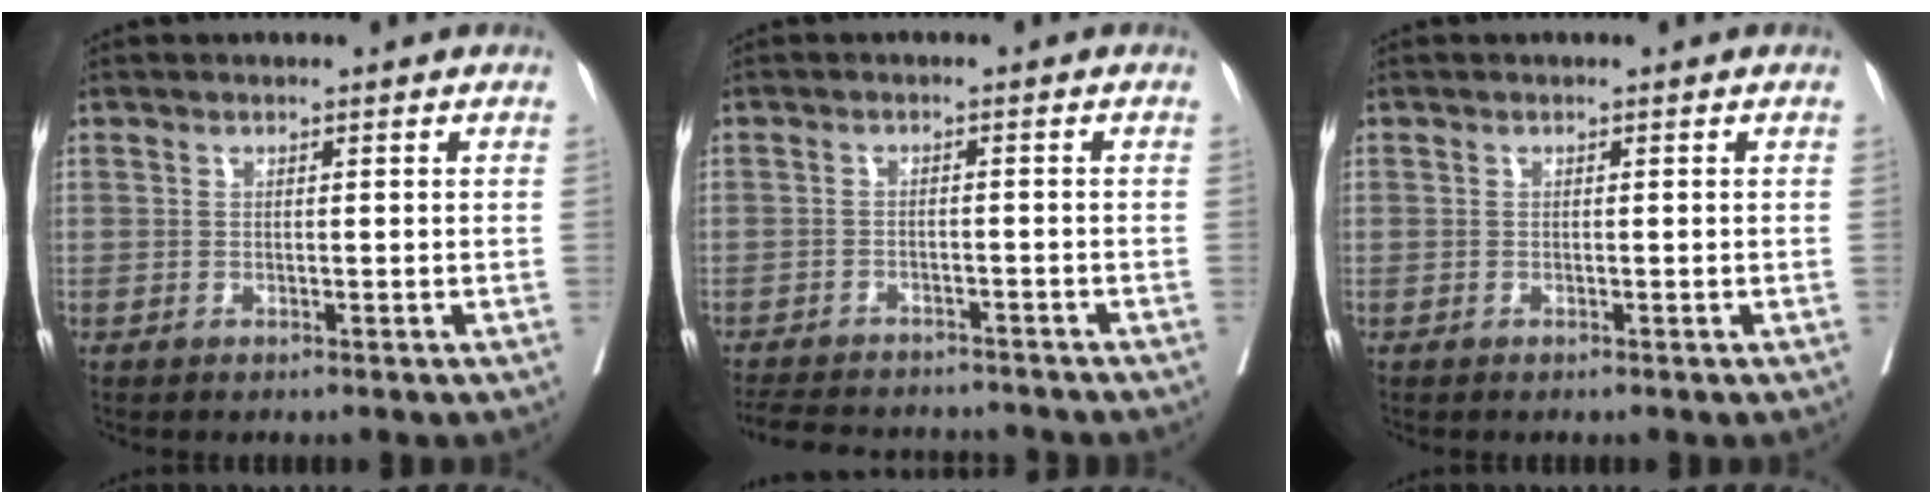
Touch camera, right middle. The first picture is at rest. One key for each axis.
{"total": 12.3, "fx": -11.3, "fy": 3.1, "fz": 3.8, "tx": -0.076, "ty": 0.000, "tz": -0.152}
{"total": 0.0}